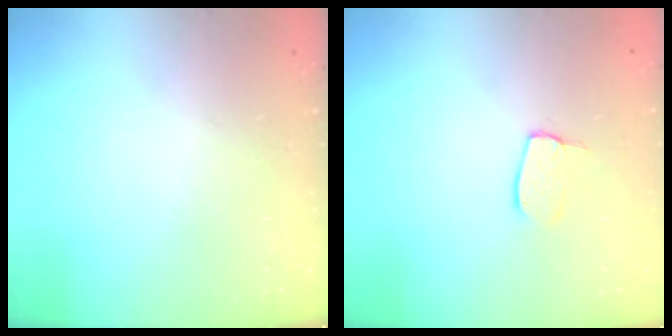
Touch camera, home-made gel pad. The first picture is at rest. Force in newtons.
{"total": 5.5, "press": 5.5, "slide": 0.3}